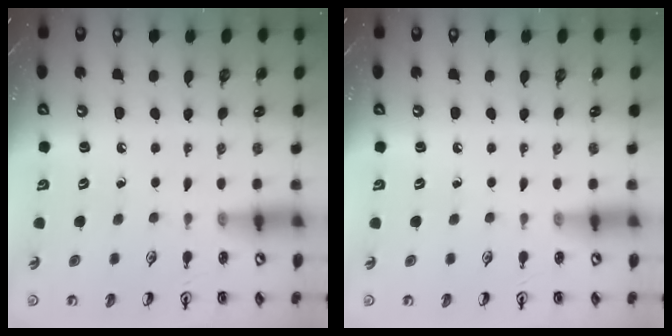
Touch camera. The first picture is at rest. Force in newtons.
{"total": 0.0}